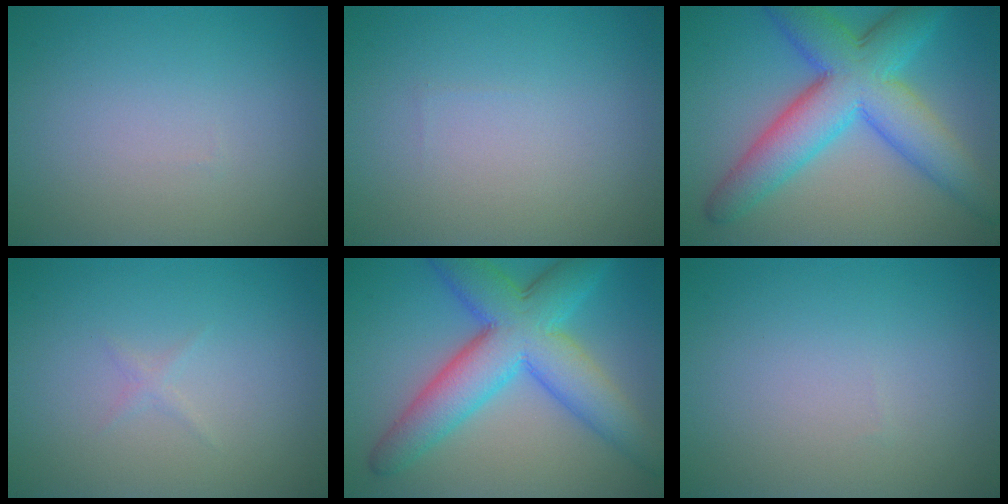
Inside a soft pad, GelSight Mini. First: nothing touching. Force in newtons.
{"total": 0.0}
{"total": 9.6, "press": 9.6, "slide": 0.2}
{"total": 0.5, "press": 0.5, "slide": 0.0}
{"total": 9.6, "press": 9.6, "slide": 0.2}
{"total": 0.0}